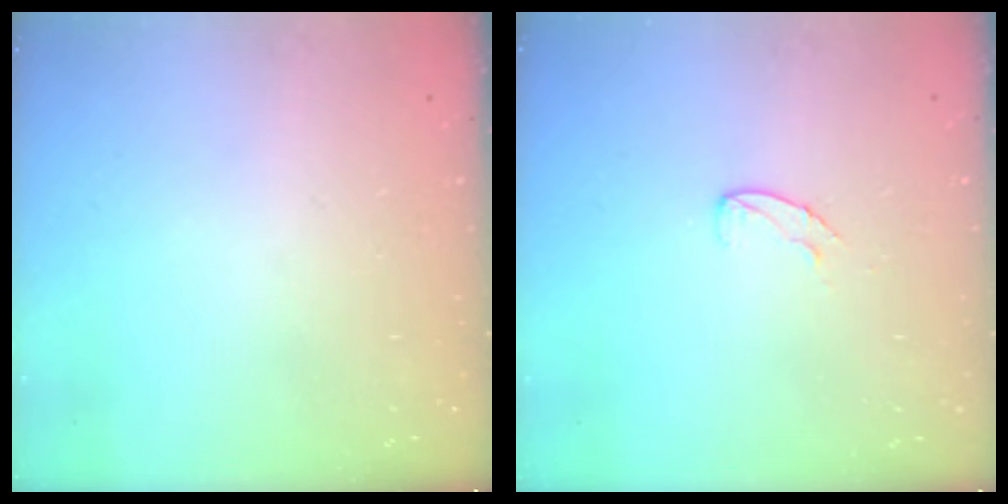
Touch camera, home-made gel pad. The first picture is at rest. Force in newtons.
{"total": 4.2, "press": 4.2, "slide": 0.4}